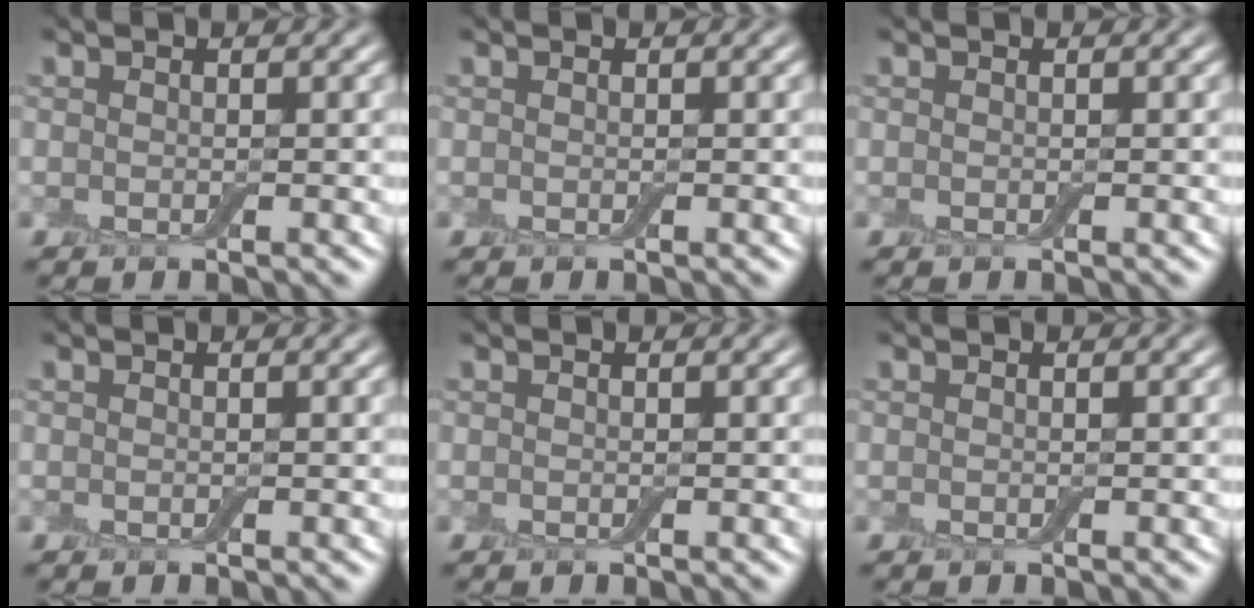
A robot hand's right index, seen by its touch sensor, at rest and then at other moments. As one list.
[{"total": 0.0}, {"total": 0.0}, {"total": 0.0}, {"total": 0.0}, {"total": 0.0}]